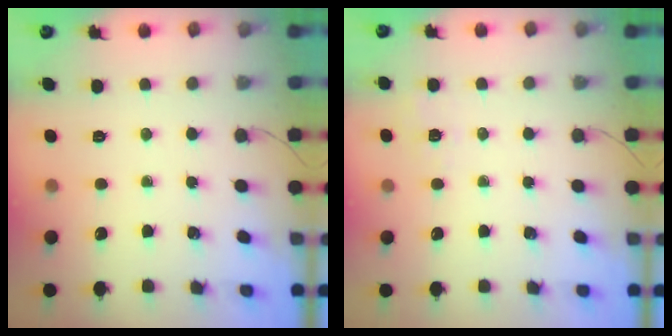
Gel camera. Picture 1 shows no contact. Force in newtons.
{"total": 1.8, "press": 0.4, "slide": 1.8}